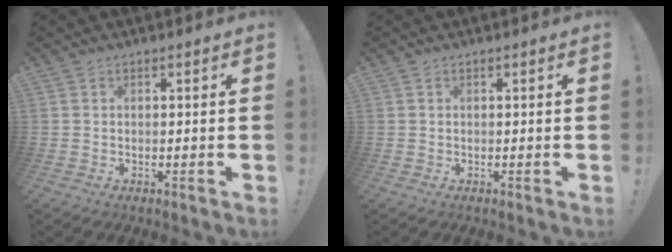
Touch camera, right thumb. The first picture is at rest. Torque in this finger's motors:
{"motor_torque": [0.01, 0.01, -0.02, 0.03, 0.04]}